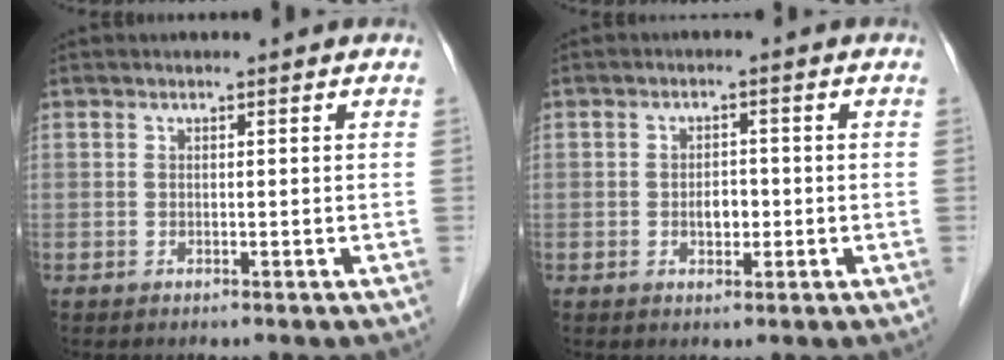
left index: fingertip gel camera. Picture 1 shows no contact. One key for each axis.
{"total": 2.7, "fx": -0.7, "fy": 1.7, "fz": 2.0, "tx": -0.026, "ty": 0.001, "tz": -0.007}